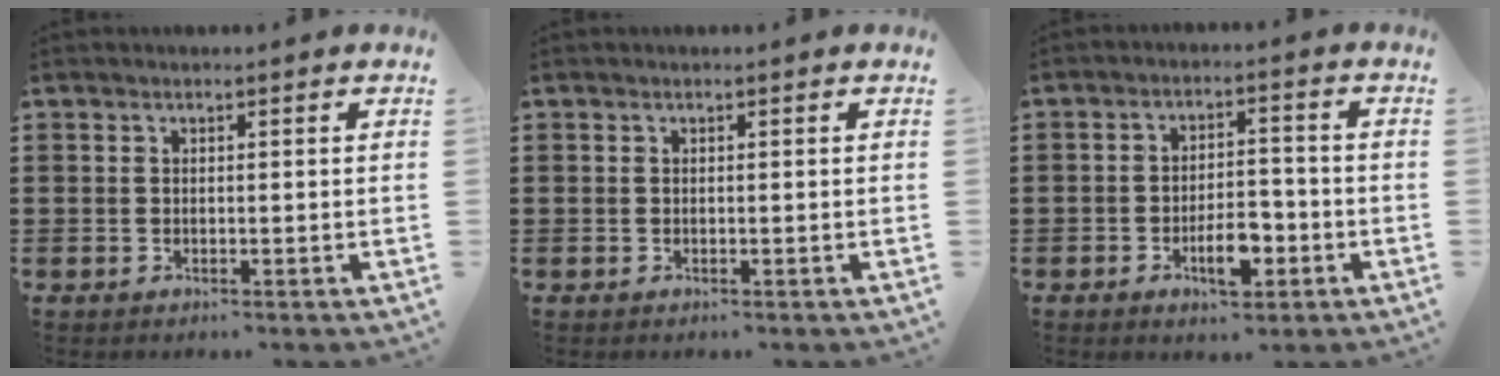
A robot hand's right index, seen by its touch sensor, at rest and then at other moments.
{"total": 0.0}
{"total": 6.1, "force": [-2.7, 2.6, 4.8], "torque": [-0.083, 0.009, -0.049]}